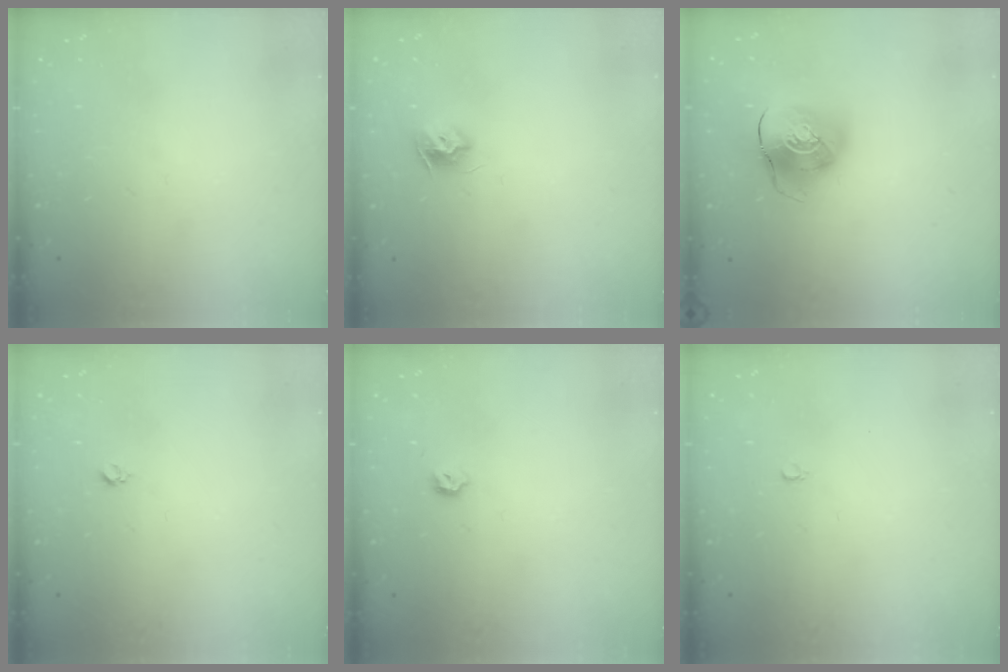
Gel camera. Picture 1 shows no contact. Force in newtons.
{"total": 7.5, "press": 7.5, "slide": 0.1}
{"total": 10.8, "press": 10.7, "slide": 1.5}
{"total": 3.0, "press": 2.9, "slide": 0.4}
{"total": 3.4, "press": 3.3, "slide": 0.6}
{"total": 2.4, "press": 2.4, "slide": 0.2}